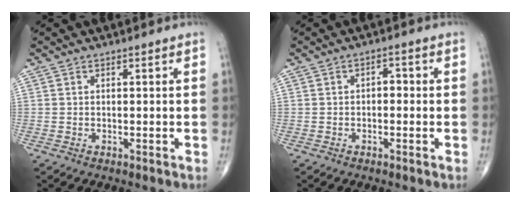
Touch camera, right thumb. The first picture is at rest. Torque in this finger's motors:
{"motor_torque": [-0.31, 0.23, 0.29, -0.08, 0.06]}